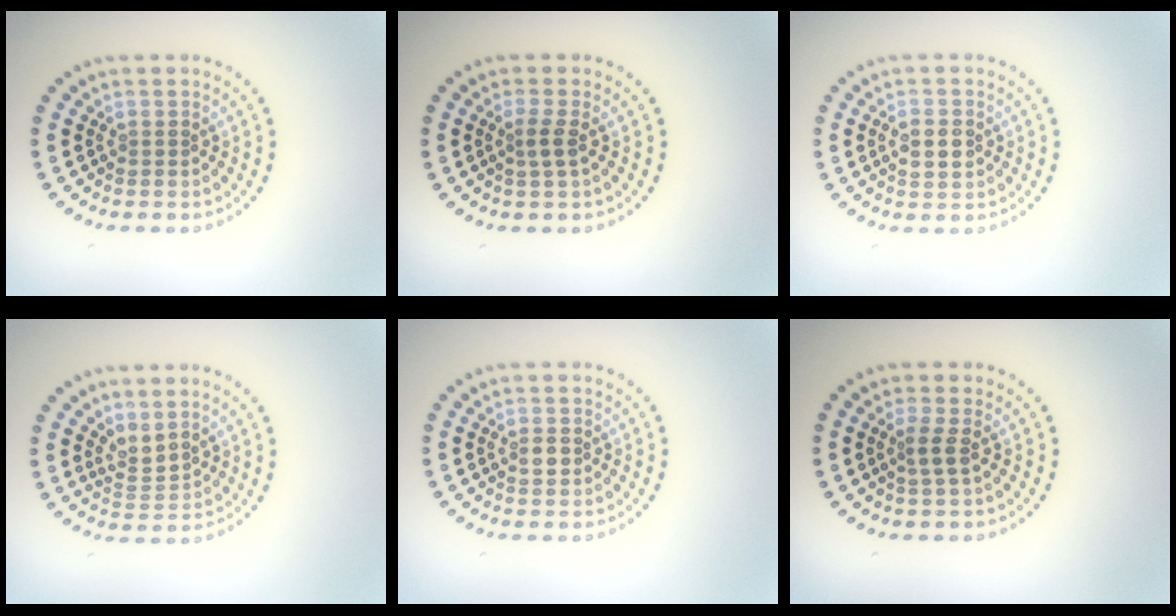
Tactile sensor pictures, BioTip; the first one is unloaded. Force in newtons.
{"total": 1.5, "press": 1.2, "slide": 0.9}
{"total": 2.2, "press": 2.2, "slide": 0.0}
{"total": 2.1, "press": 1.4, "slide": 1.5}
{"total": 1.5, "press": 1.5, "slide": 0.3}
{"total": 1.6, "press": 1.3, "slide": 0.8}